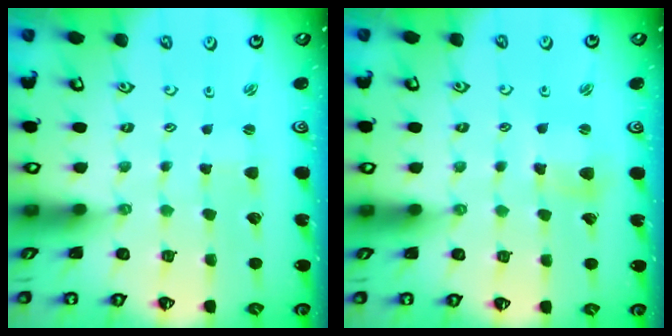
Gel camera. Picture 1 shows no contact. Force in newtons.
{"total": 3.9, "press": 3.9, "slide": 0.5}